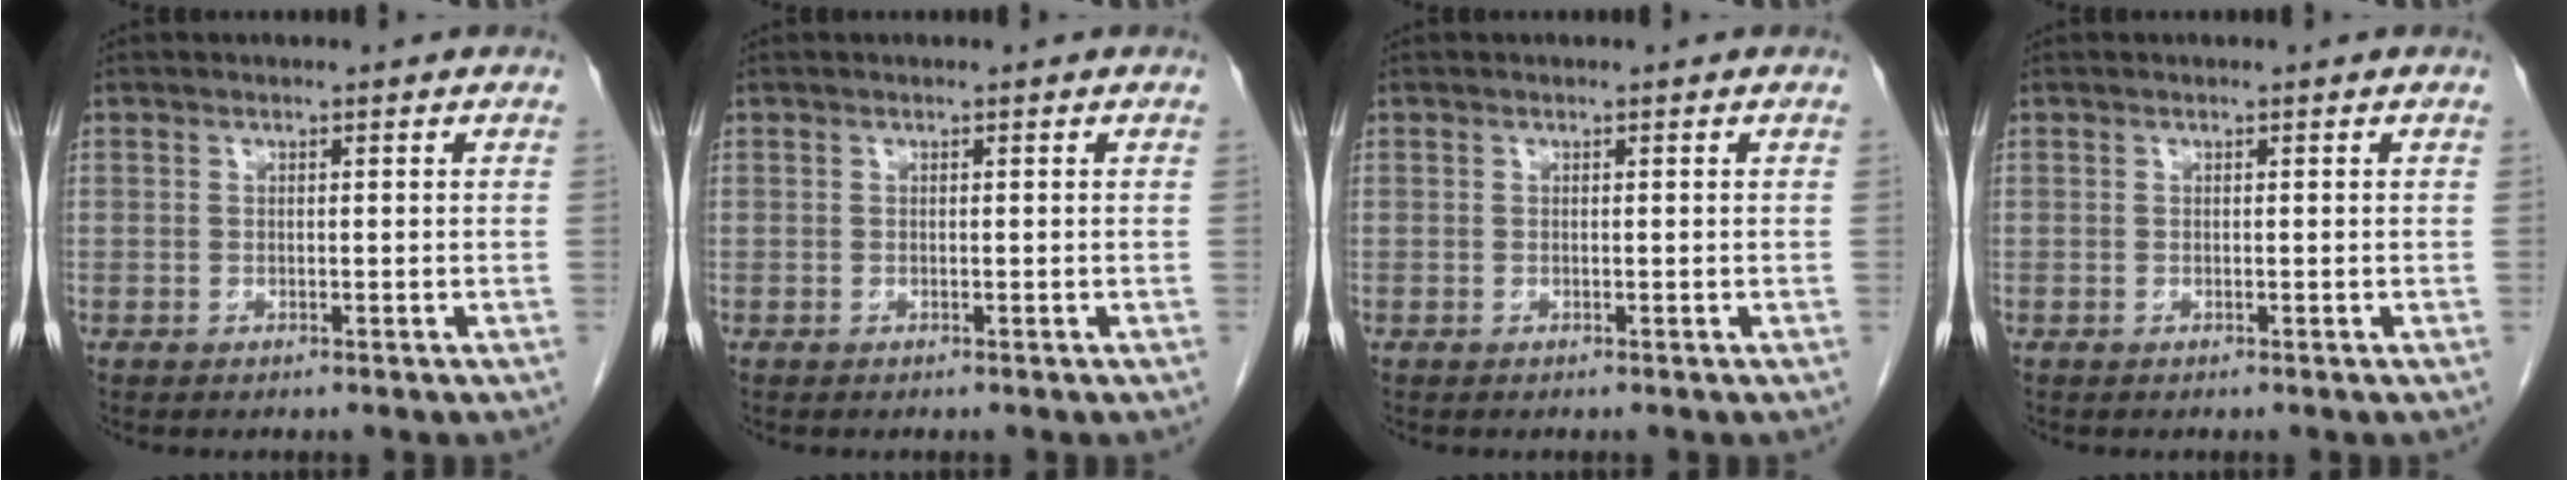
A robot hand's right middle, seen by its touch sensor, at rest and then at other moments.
{"total": 0.0}
{"total": 0.0}
{"total": 0.0}